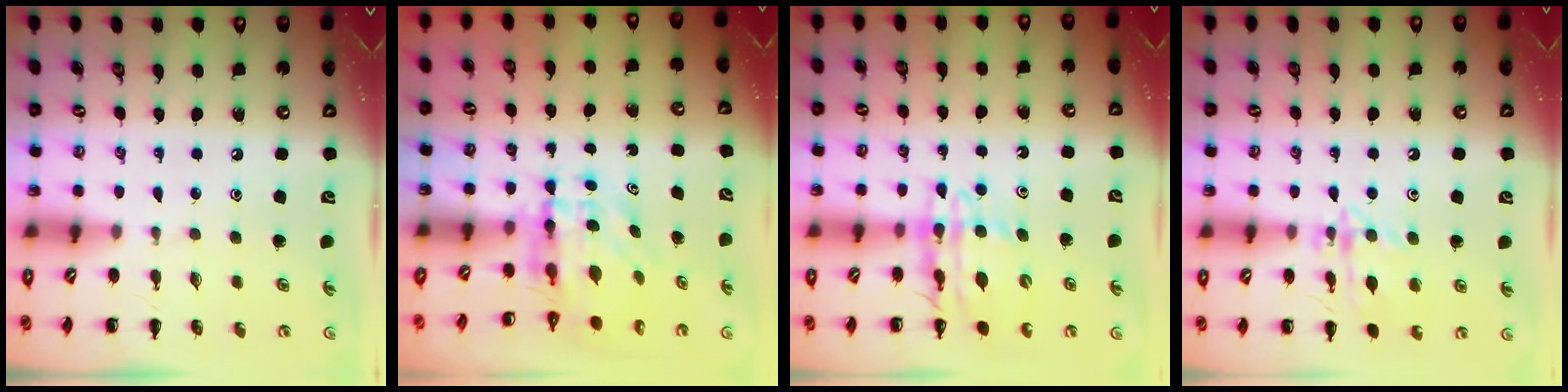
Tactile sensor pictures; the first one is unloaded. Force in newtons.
{"total": 5.9, "press": 5.7, "slide": 1.3}
{"total": 12.0, "press": 11.3, "slide": 3.9}
{"total": 12.8, "press": 12.8, "slide": 0.6}